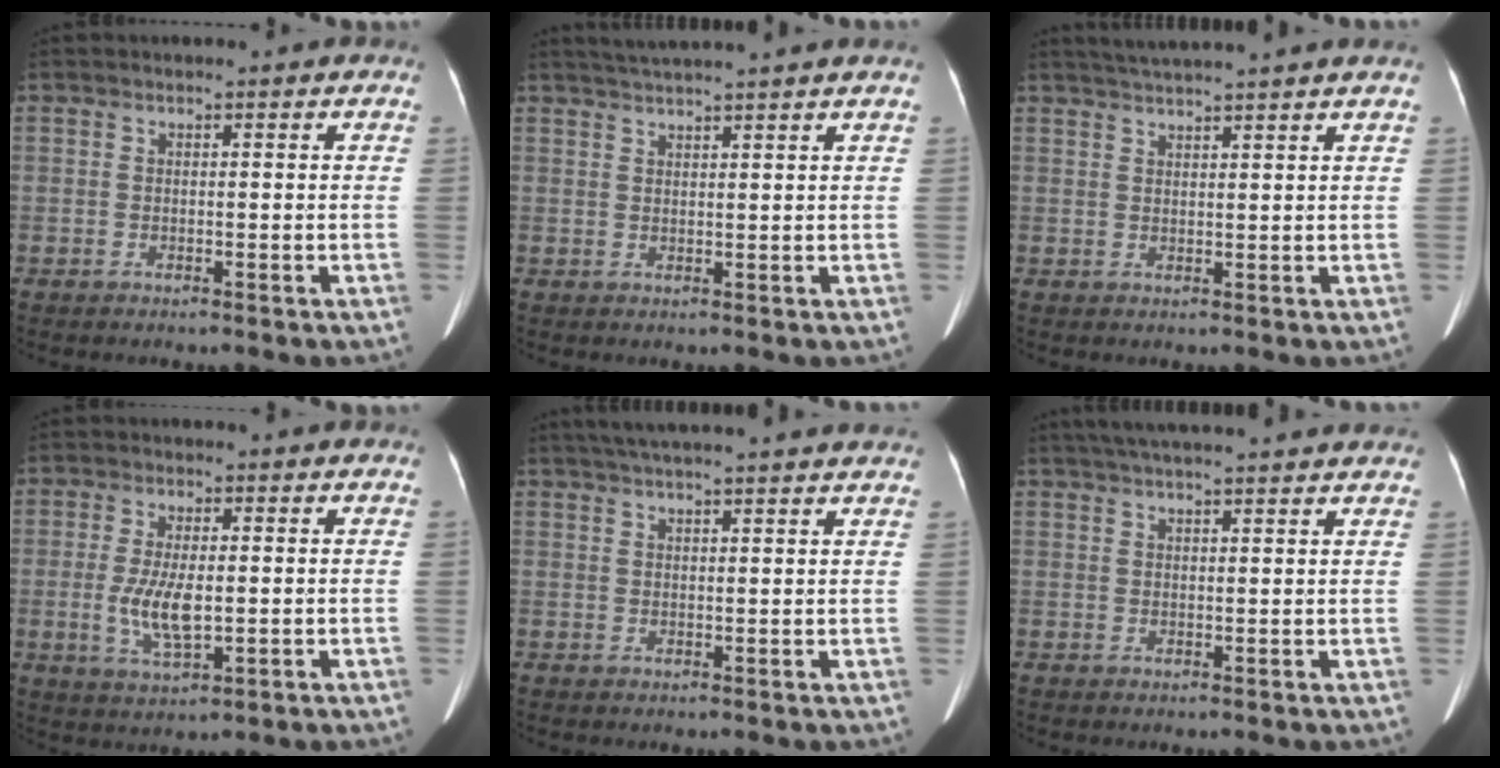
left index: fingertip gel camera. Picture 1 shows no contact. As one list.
[{"total": 6.8, "force": [6.0, -1.3, 2.9], "torque": [-0.045, 0.027, 0.086]}, {"total": 7.4, "force": [6.6, -1.2, 3.1], "torque": [-0.050, 0.027, 0.093]}, {"total": 6.3, "force": [-0.6, 2.1, 6.0], "torque": [-0.127, -0.008, -0.005]}, {"total": 14.9, "force": [13.1, 0.2, 7.1], "torque": [-0.118, 0.036, 0.172]}, {"total": 14.6, "force": [12.8, 0.6, 6.8], "torque": [-0.114, 0.044, 0.173]}]